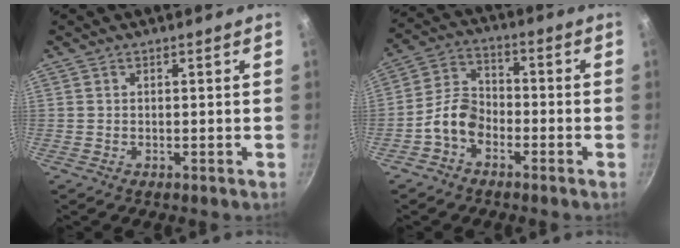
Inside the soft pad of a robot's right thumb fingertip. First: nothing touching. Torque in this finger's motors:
{"motor_torque": [1.04, 1.21, 0.90, -0.70, 0.02]}